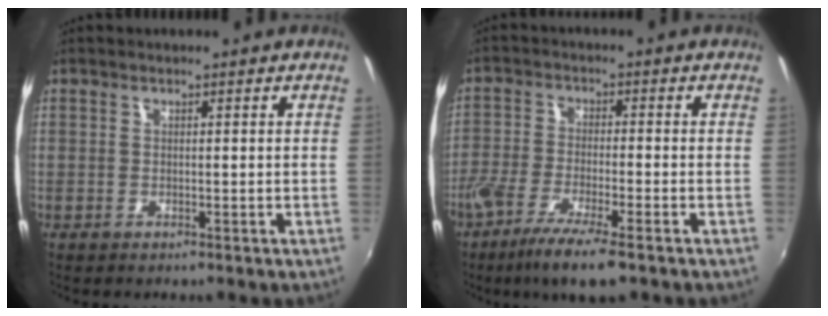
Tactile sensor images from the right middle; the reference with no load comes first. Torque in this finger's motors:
{"motor_torque": [1.01, -0.93, 0.49, 0.16]}